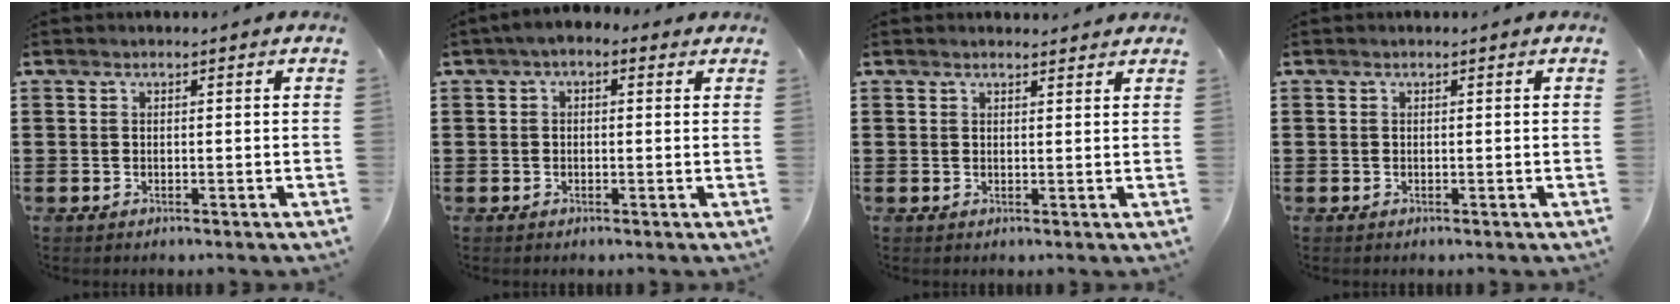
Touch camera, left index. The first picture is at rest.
{"total": 1.7, "force": [-0.4, 1.1, 1.2], "torque": [-0.025, 0.006, -0.010]}
{"total": 1.4, "force": [1.3, 0.1, 0.4], "torque": [-0.009, 0.001, 0.026]}
{"total": 0.0}